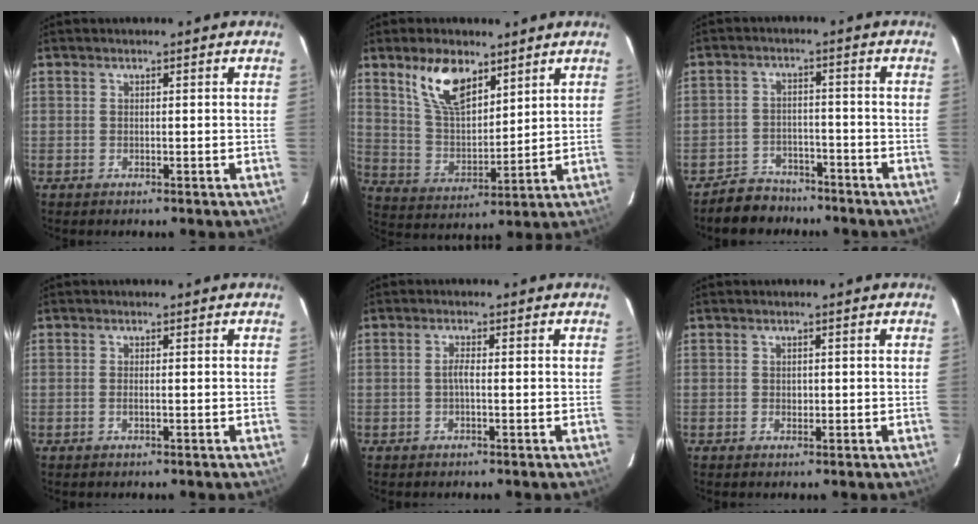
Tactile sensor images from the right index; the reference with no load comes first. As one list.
[{"total": 11.6, "force": [7.2, 5.5, 7.3], "torque": [-0.134, 0.010, 0.146]}, {"total": 6.7, "force": [-5.5, 3.8, 0.6], "torque": [-0.029, 0.022, -0.081]}, {"total": 0.9, "force": [-0.4, 0.0, 0.8], "torque": [-0.013, 0.004, -0.009]}, {"total": 1.5, "force": [-0.3, 0.2, 1.4], "torque": [-0.028, 0.005, -0.009]}, {"total": 0.9, "force": [-0.2, 0.8, 0.4], "torque": [-0.003, 0.003, -0.001]}]